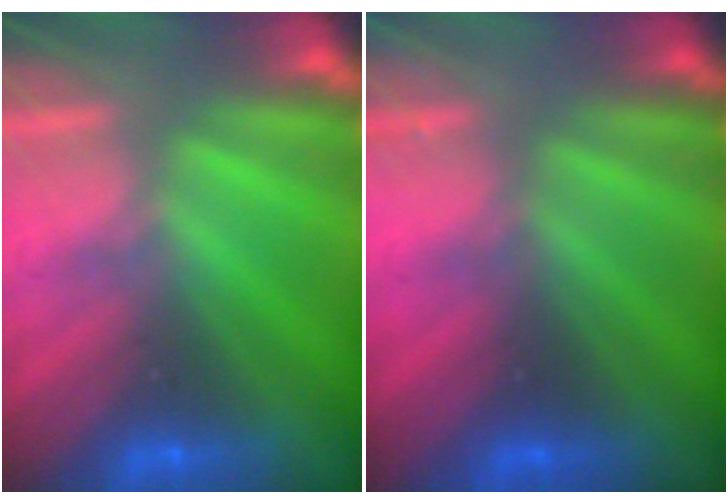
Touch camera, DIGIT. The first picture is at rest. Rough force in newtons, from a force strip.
{"total": 2.2}